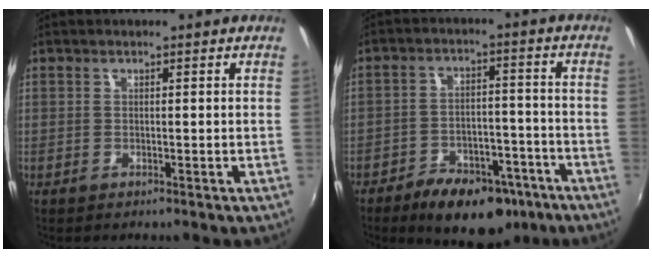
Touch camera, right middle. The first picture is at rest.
{"total": 15.0, "force": [-10.4, 7.4, 7.9], "torque": [-0.142, 0.008, -0.141]}